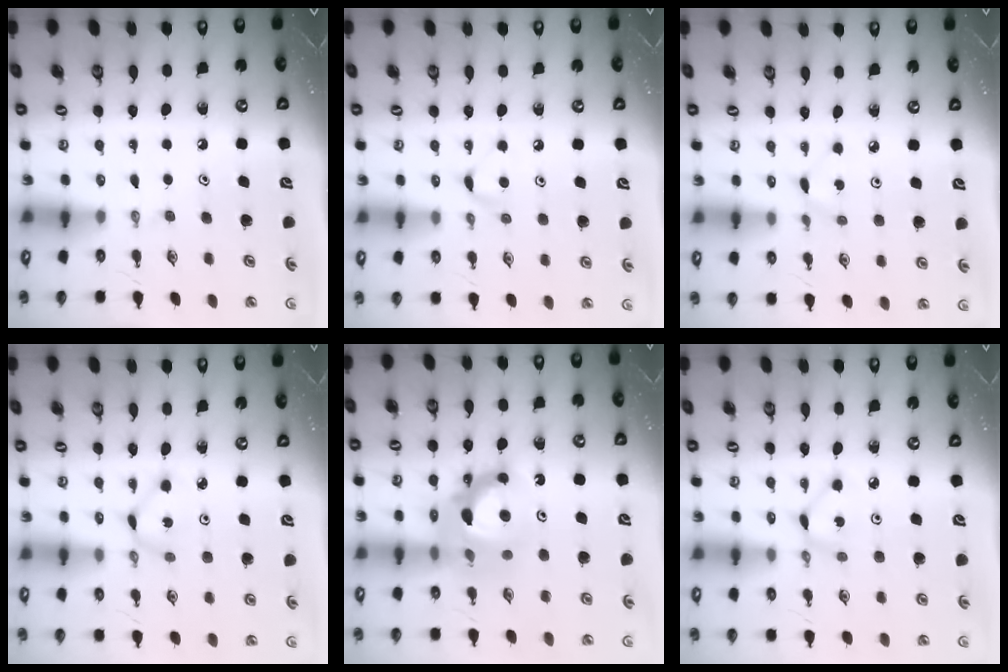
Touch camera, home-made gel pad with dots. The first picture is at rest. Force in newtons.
{"total": 5.2, "press": 5.2, "slide": 0.7}
{"total": 2.3, "press": 2.3, "slide": 0.3}
{"total": 1.6, "press": 1.6, "slide": 0.2}
{"total": 13.1, "press": 13.0, "slide": 1.9}
{"total": 1.7, "press": 1.7, "slide": 0.1}